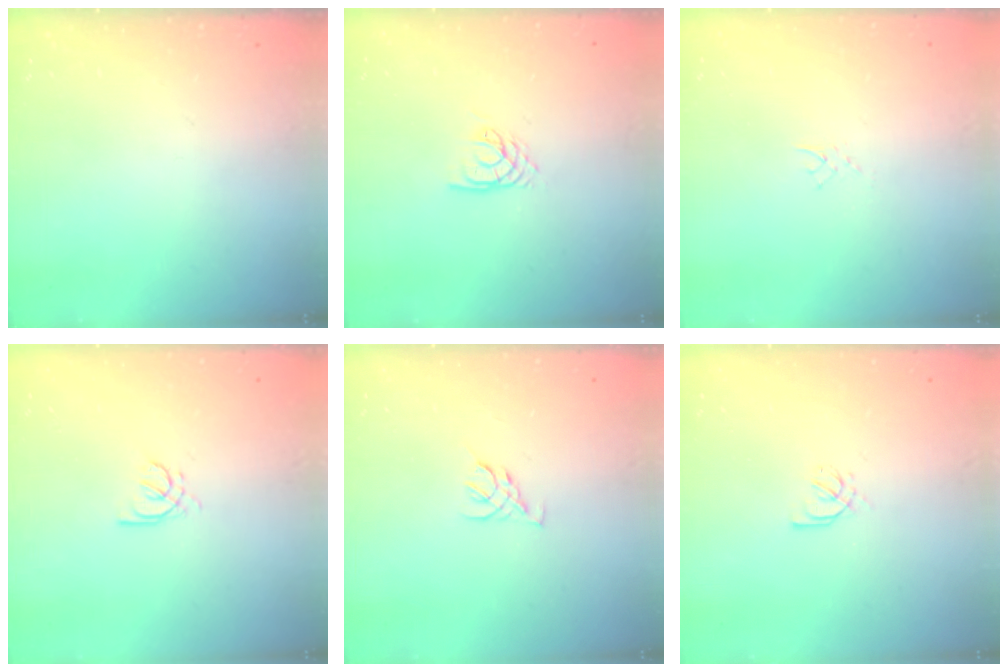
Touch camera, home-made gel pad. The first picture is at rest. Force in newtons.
{"total": 3.2, "press": 3.2, "slide": 0.2}
{"total": 2.4, "press": 2.4, "slide": 0.4}
{"total": 2.1, "press": 2.0, "slide": 0.6}
{"total": 3.2, "press": 3.2, "slide": 0.7}
{"total": 1.7, "press": 1.6, "slide": 0.5}